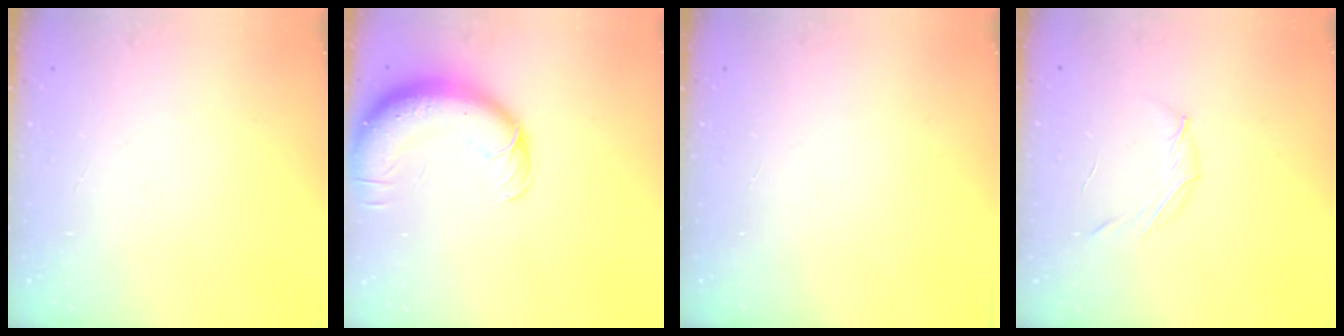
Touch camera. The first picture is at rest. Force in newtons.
{"total": 13.5, "press": 13.0, "slide": 3.6}
{"total": 0.0}
{"total": 4.0, "press": 3.8, "slide": 1.0}